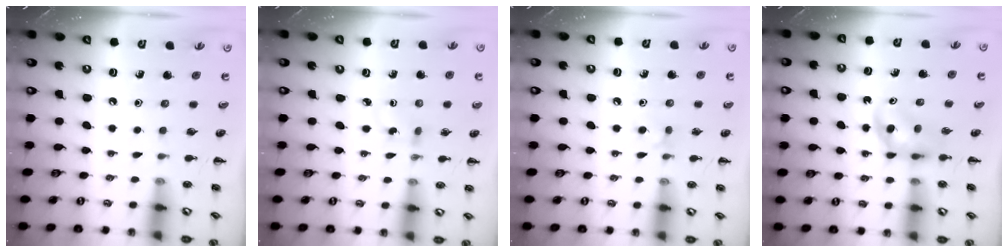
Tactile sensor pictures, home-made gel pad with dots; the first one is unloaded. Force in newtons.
{"total": 2.4, "press": 2.2, "slide": 0.9}
{"total": 4.4, "press": 4.1, "slide": 1.6}
{"total": 3.2, "press": 3.0, "slide": 1.0}